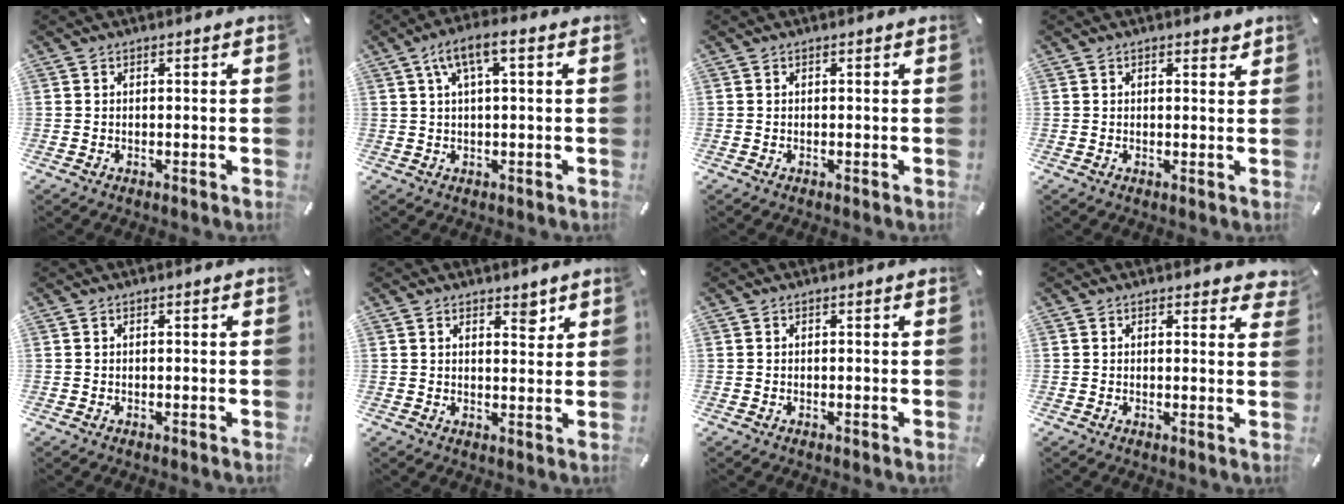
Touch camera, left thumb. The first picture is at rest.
{"total": 6.4, "force": [1.8, 1.7, 5.9], "torque": [-0.113, 0.005, 0.032]}
{"total": 0.0}
{"total": 1.3, "force": [0.9, 0.7, 0.6], "torque": [-0.006, -0.002, 0.016]}
{"total": 0.0}
{"total": 3.7, "force": [2.6, 1.7, 2.0], "torque": [-0.011, -0.016, 0.040]}
{"total": 0.0}
{"total": 2.0, "force": [1.5, 1.0, 0.7], "torque": [0.005, -0.008, 0.023]}